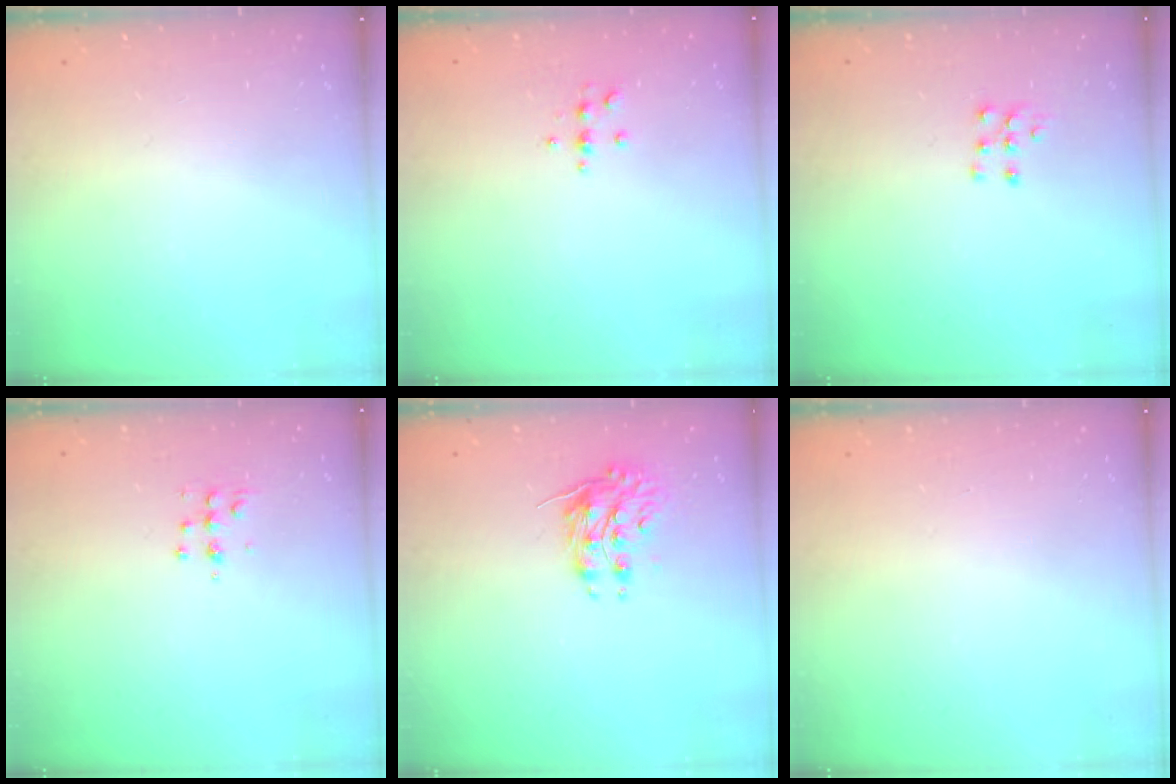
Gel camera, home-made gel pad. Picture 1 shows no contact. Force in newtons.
{"total": 5.4, "press": 5.1, "slide": 1.7}
{"total": 5.6, "press": 5.6, "slide": 0.5}
{"total": 5.4, "press": 5.3, "slide": 0.7}
{"total": 8.2, "press": 8.2, "slide": 0.3}
{"total": 0.0}